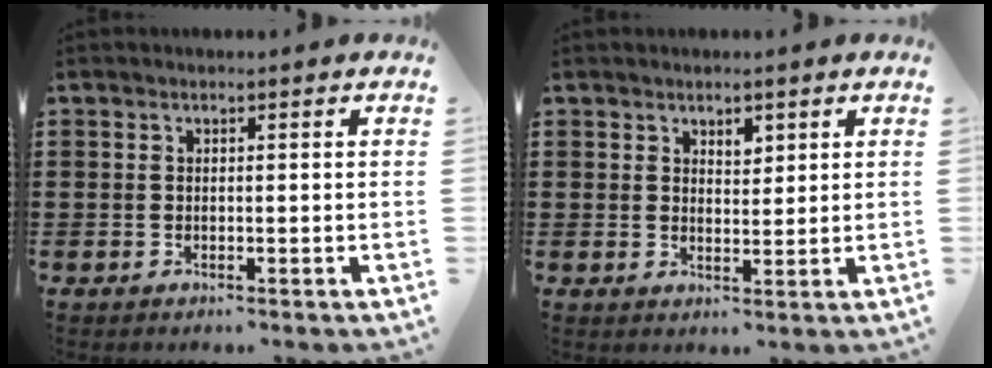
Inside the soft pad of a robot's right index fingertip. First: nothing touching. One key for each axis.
{"total": 2.1, "fx": 1.7, "fy": 1.1, "fz": 0.7, "tx": -0.009, "ty": 0.002, "tz": 0.029}